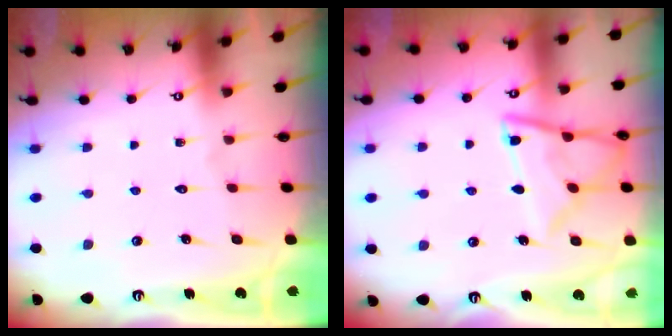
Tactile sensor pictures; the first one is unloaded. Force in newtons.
{"total": 12.1, "press": 12.1, "slide": 1.1}